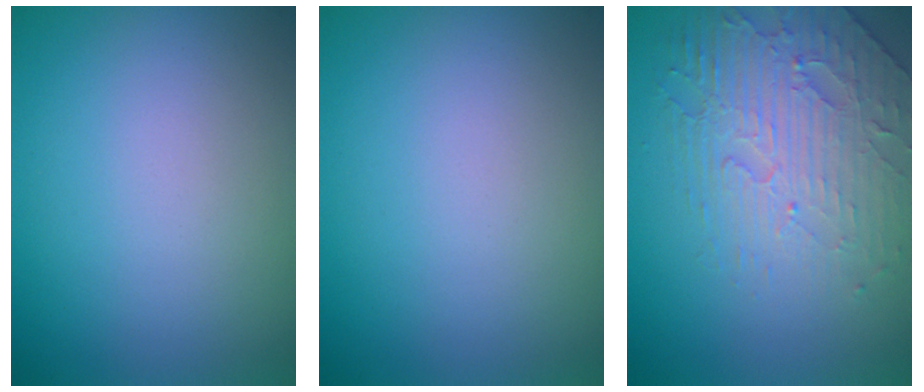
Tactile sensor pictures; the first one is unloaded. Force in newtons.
{"total": 0.0}
{"total": 4.2, "press": 3.8, "slide": 1.7}